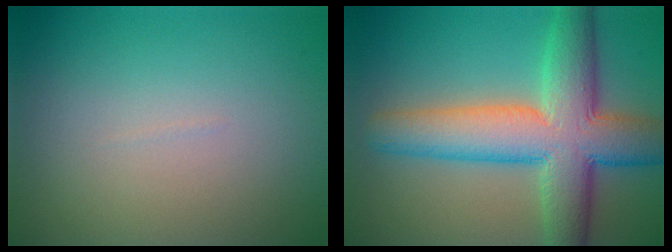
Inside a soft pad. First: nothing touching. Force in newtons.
{"total": 9.8, "press": 9.8, "slide": 0.3}